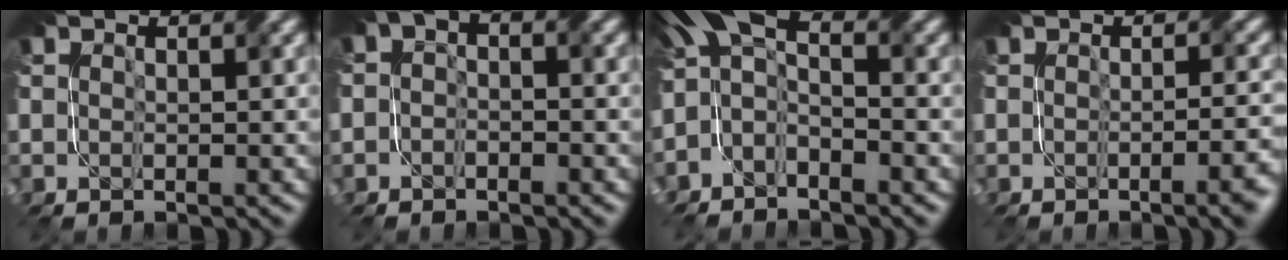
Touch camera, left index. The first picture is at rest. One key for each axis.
{"total": 2.1, "fx": 0.2, "fy": 1.3, "fz": 1.6, "tx": -0.027, "ty": 0.005, "tz": -0.009}
{"total": 4.8, "fx": -1.7, "fy": 2.5, "fz": 3.8, "tx": -0.073, "ty": 0.011, "tz": -0.045}
{"total": 4.3, "fx": -1.5, "fy": 1.4, "fz": 3.8, "tx": -0.020, "ty": 0.003, "tz": -0.014}